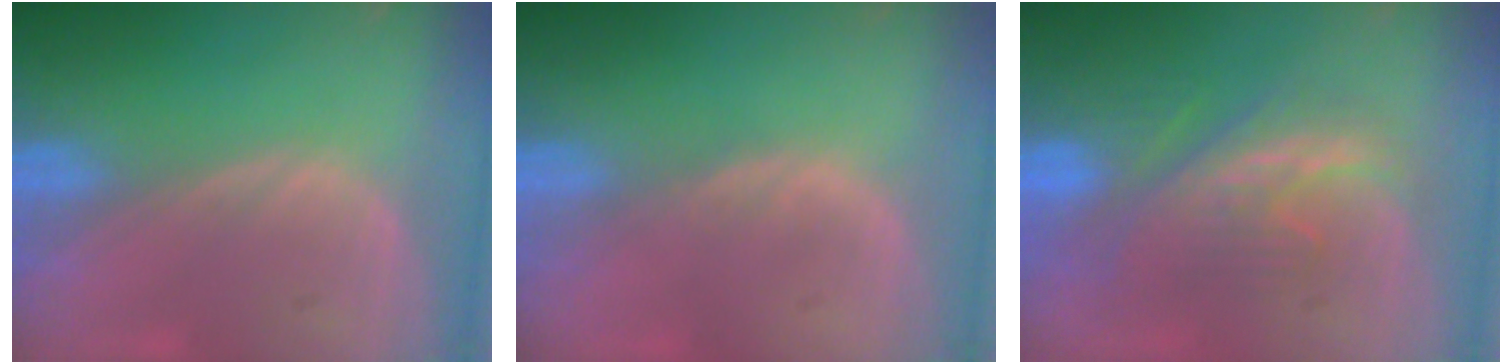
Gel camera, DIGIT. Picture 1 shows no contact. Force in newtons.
{"total": 0.7, "press": 0.6, "slide": 0.2}
{"total": 8.5, "press": 8.3, "slide": 1.9}